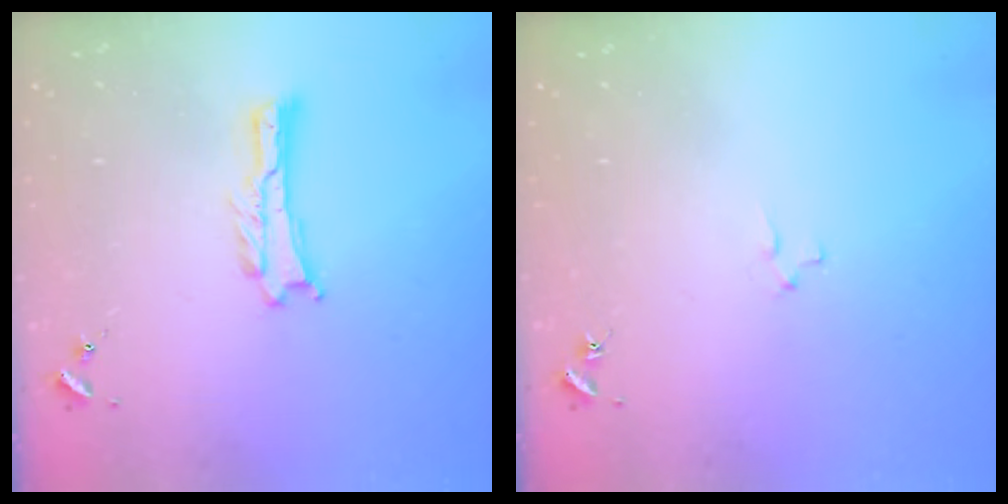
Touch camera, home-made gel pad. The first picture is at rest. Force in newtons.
{"total": 1.9, "press": 1.9, "slide": 0.2}